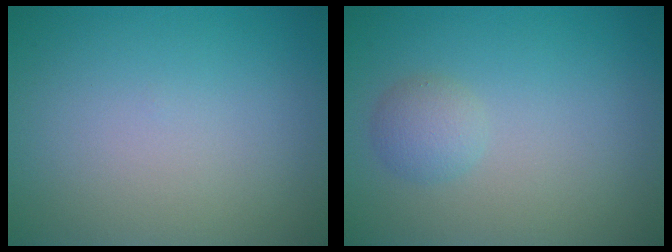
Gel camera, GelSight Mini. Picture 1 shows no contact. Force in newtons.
{"total": 1.7, "press": 1.7, "slide": 0.0}